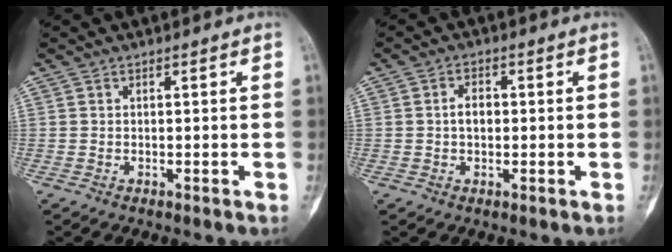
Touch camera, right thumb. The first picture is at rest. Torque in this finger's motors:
{"motor_torque": [0.73, 0.64, -0.03, -0.14, 0.01]}